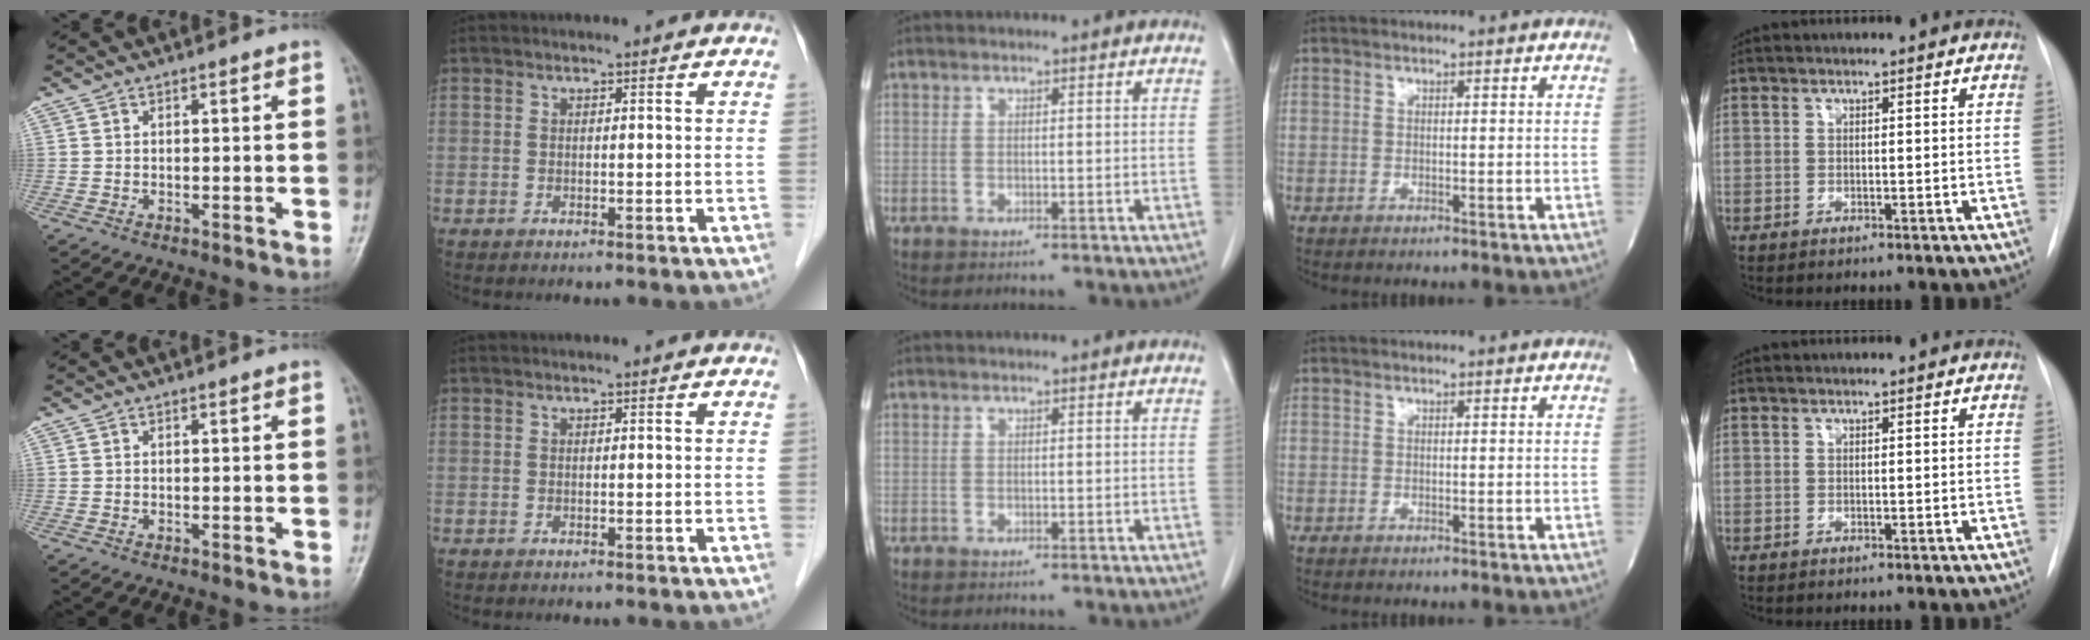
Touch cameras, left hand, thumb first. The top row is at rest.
{}